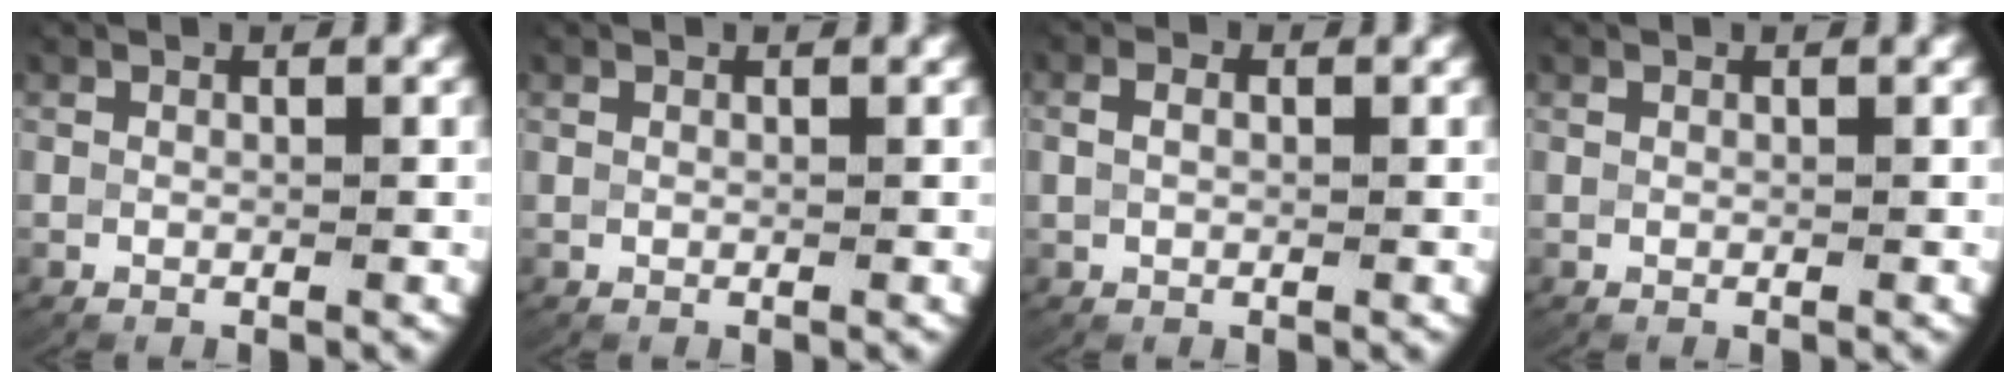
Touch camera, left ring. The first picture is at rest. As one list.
[{"total": 0.0}, {"total": 1.4, "force": [0.3, 0.9, 1.0], "torque": [-0.025, -0.002, 0.010]}, {"total": 0.0}]